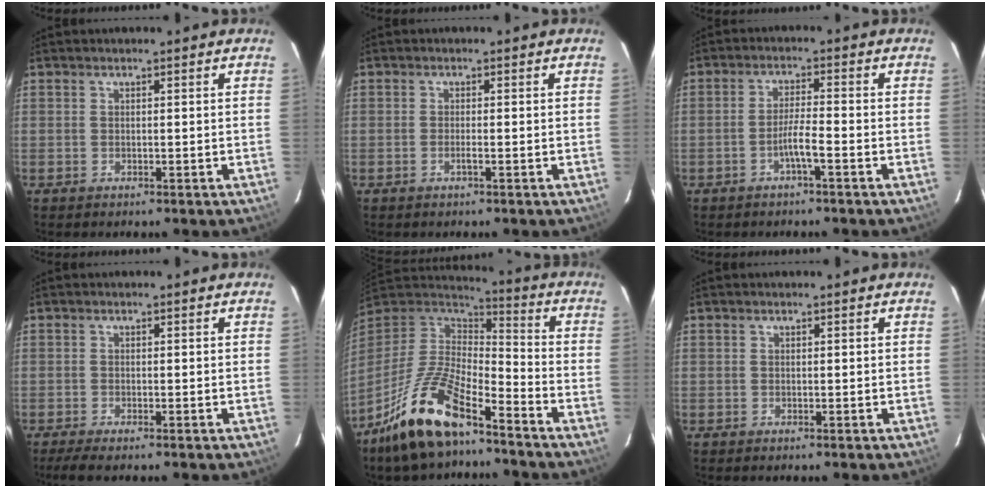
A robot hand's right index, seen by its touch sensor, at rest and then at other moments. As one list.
[{"total": 0.8, "force": [-0.4, -0.1, 0.8], "torque": [-0.016, 0.002, -0.005]}, {"total": 3.4, "force": [-1.6, -0.1, 3.0], "torque": [-0.056, 0.005, -0.030]}, {"total": 2.7, "force": [-2.1, 0.1, 1.8], "torque": [-0.032, -0.006, -0.038]}, {"total": 16.3, "force": [-11.2, 4.5, 10.9], "torque": [-0.227, -0.001, -0.208]}, {"total": 0.0}]